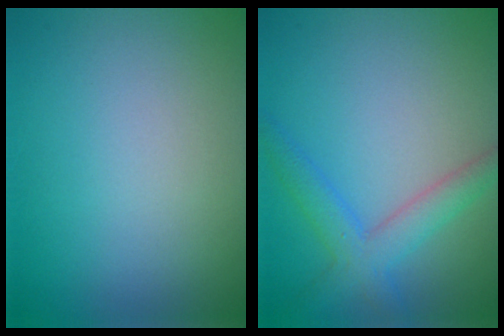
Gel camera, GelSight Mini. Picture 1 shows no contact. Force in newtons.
{"total": 3.5, "press": 3.5, "slide": 0.1}